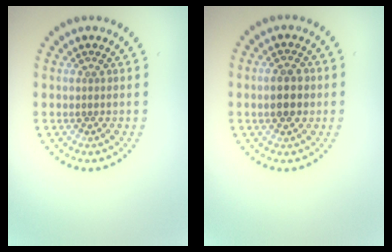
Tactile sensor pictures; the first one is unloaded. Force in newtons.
{"total": 3.8, "press": 3.8, "slide": 0.0}